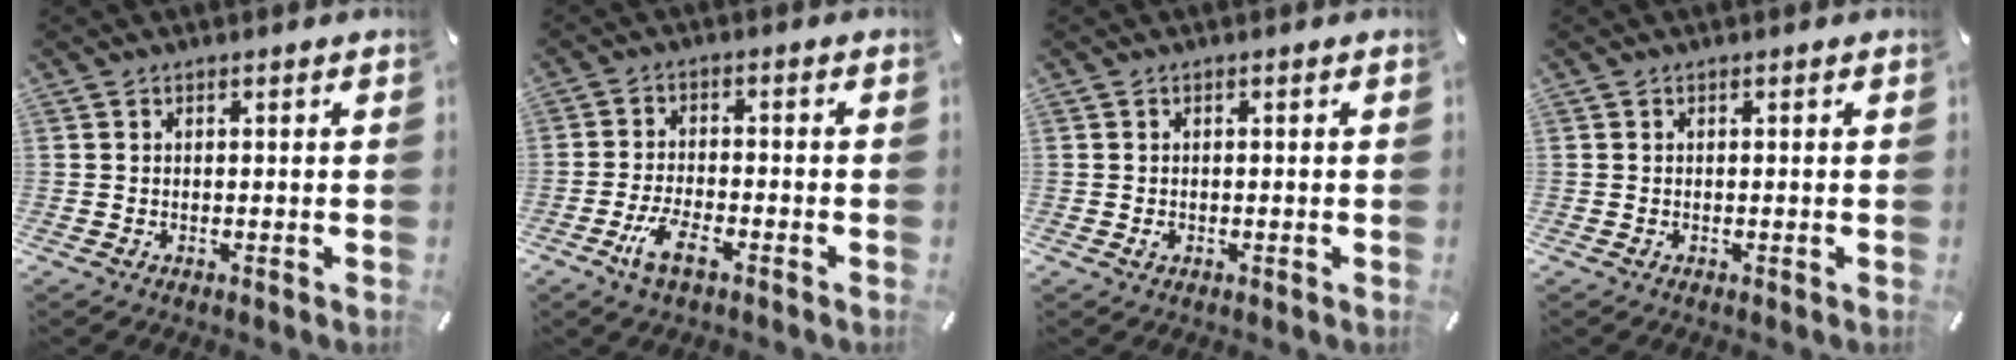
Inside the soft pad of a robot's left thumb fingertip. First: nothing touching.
{"total": 6.6, "force": [-3.5, 2.7, 4.9], "torque": [-0.108, 0.008, -0.068]}
{"total": 1.0, "force": [-0.2, 0.7, 0.6], "torque": [-0.011, 0.001, -0.005]}
{"total": 0.0}